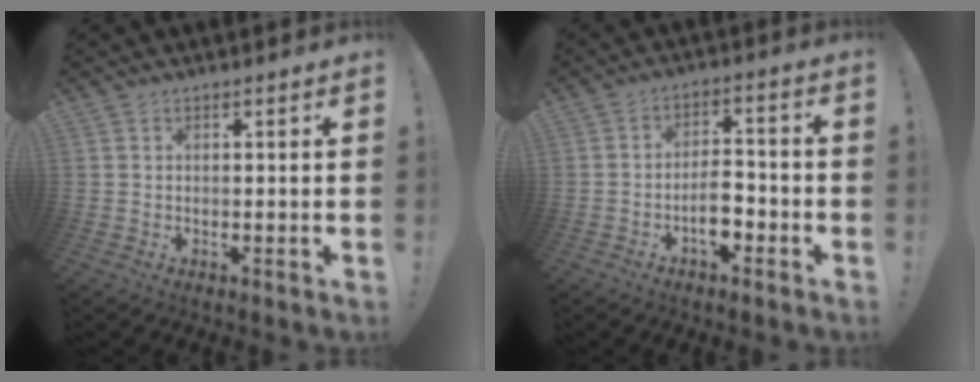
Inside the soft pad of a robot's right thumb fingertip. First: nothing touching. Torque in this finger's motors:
{"motor_torque": [0.10, 0.10, 0.58, -0.53, 0.22]}